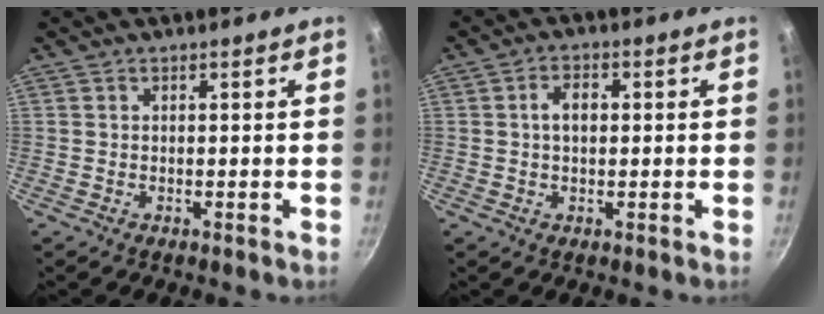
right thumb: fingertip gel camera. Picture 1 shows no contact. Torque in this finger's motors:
{"motor_torque": [0.15, 1.33, 0.61, -0.41, 0.14]}